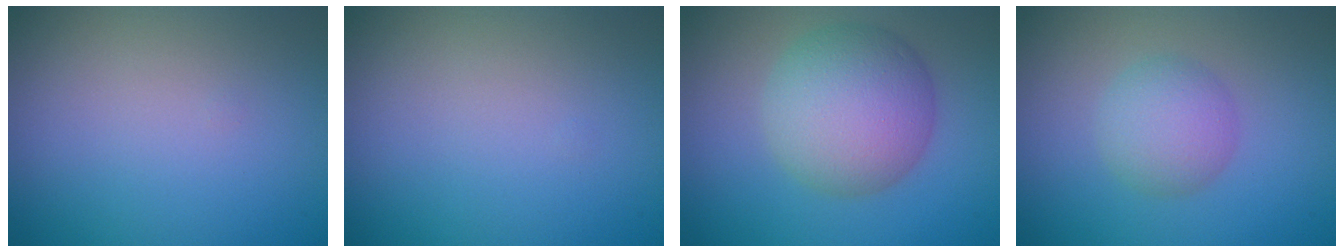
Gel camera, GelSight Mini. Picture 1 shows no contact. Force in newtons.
{"total": 0.0}
{"total": 7.3, "press": 7.3, "slide": 0.2}
{"total": 3.4, "press": 3.4, "slide": 0.1}